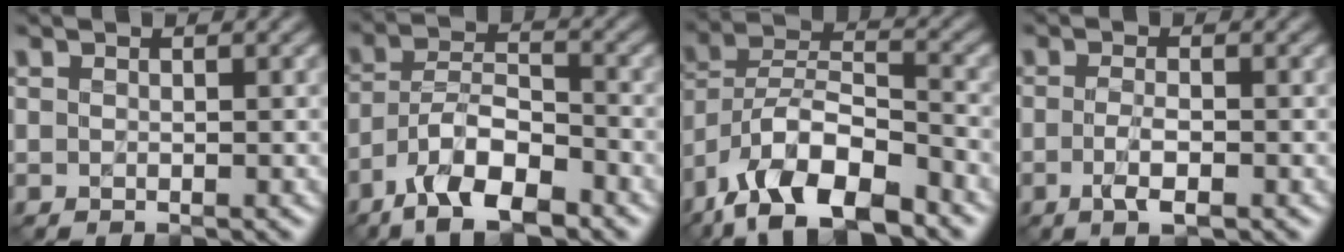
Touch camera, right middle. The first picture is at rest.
{"total": 8.5, "force": [-5.7, 3.1, 5.5], "torque": [-0.091, 0.008, -0.109]}
{"total": 11.5, "force": [-7.9, 4.7, 6.9], "torque": [-0.119, 0.010, -0.150]}
{"total": 2.4, "force": [-0.9, 0.7, 2.1], "torque": [-0.044, -0.002, -0.017]}